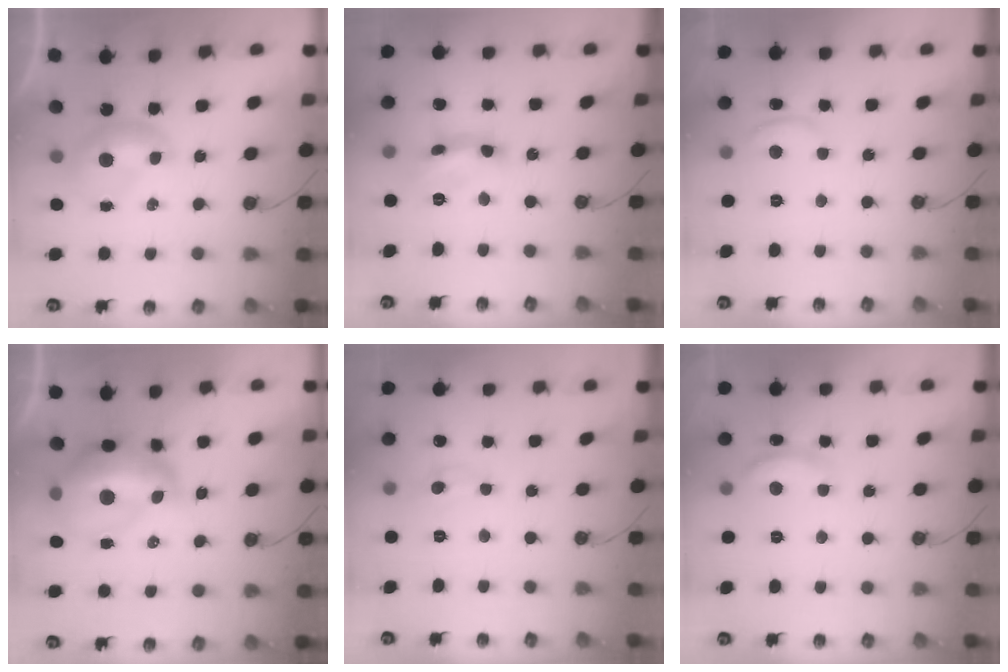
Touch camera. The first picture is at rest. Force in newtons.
{"total": 6.9, "press": 6.9, "slide": 0.3}
{"total": 2.0, "press": 2.0, "slide": 0.4}
{"total": 11.6, "press": 11.5, "slide": 1.3}
{"total": 0.0}
{"total": 4.6, "press": 4.5, "slide": 0.5}